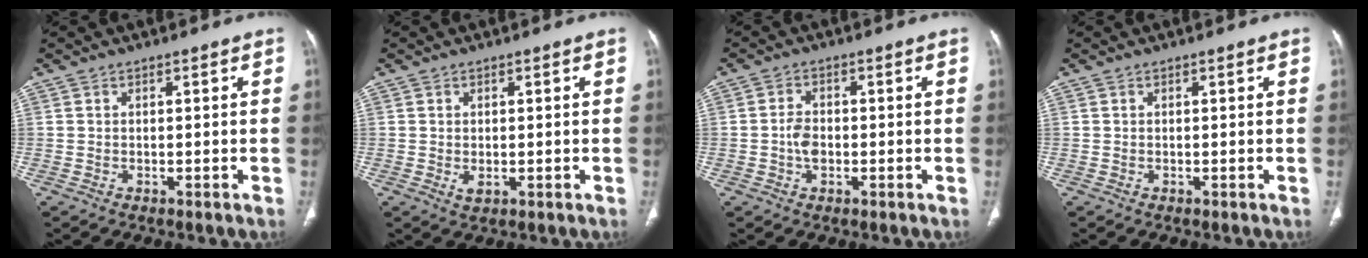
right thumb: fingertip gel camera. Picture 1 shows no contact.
{"total": 1.9, "force": [-0.3, 1.1, 1.5], "torque": [-0.027, -0.005, 0.000]}
{"total": 3.4, "force": [-0.7, 2.3, 2.4], "torque": [-0.043, 0.008, -0.017]}
{"total": 0.0}